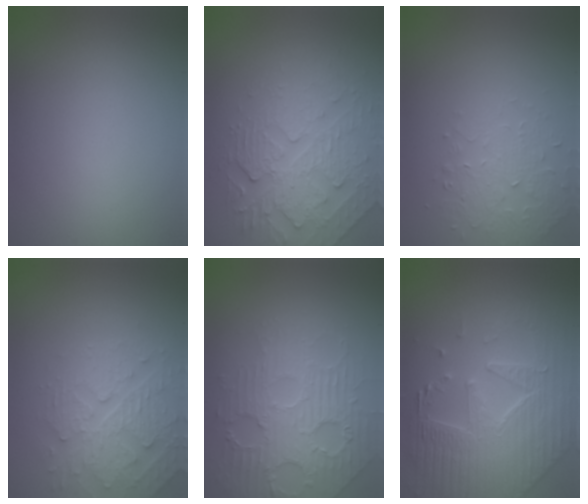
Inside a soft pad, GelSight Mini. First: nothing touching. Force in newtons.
{"total": 4.5, "press": 4.1, "slide": 1.8}
{"total": 1.9, "press": 1.5, "slide": 1.1}
{"total": 4.2, "press": 4.1, "slide": 0.8}
{"total": 4.8, "press": 4.3, "slide": 2.1}
{"total": 7.3, "press": 5.7, "slide": 4.4}